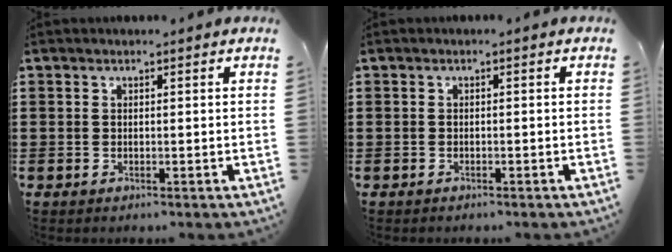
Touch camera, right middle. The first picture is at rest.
{"total": 0.0}